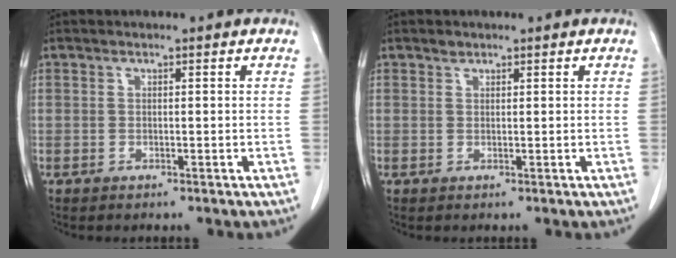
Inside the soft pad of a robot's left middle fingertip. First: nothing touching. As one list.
[{"total": 0.7, "force": [0.6, 0.3, 0.1], "torque": [0.000, -0.003, 0.009]}]